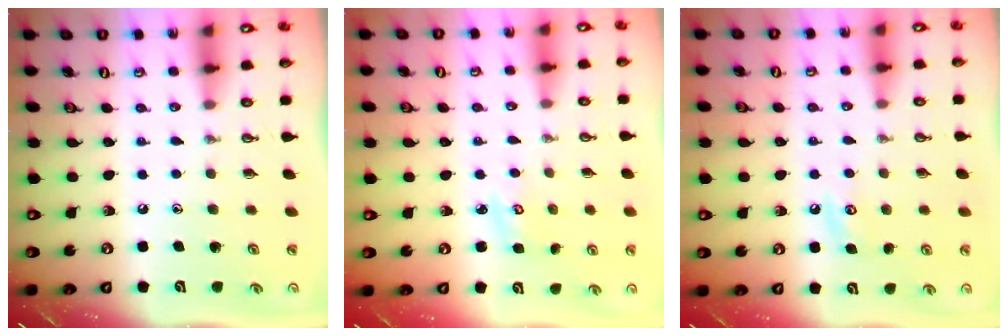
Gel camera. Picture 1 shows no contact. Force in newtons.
{"total": 2.9, "press": 2.8, "slide": 0.3}
{"total": 6.4, "press": 6.3, "slide": 0.8}